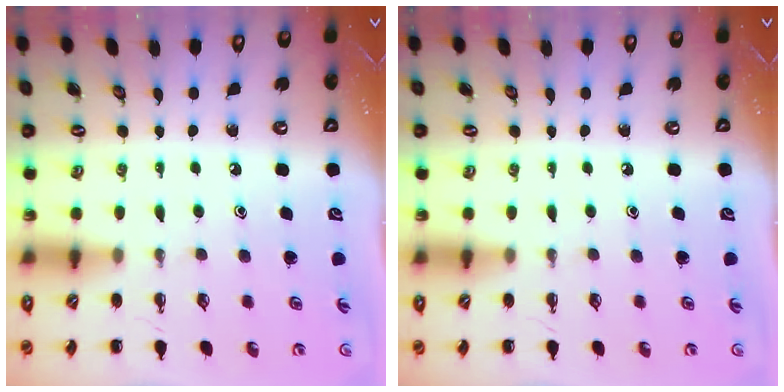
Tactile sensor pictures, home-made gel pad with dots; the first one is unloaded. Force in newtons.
{"total": 0.0}